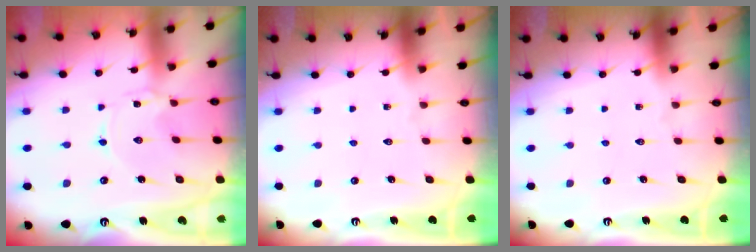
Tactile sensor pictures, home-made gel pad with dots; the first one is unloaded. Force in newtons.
{"total": 0.0}
{"total": 0.0}